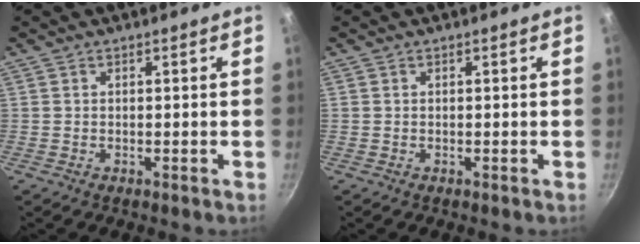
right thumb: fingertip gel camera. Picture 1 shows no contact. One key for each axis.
{"total": 0.0}